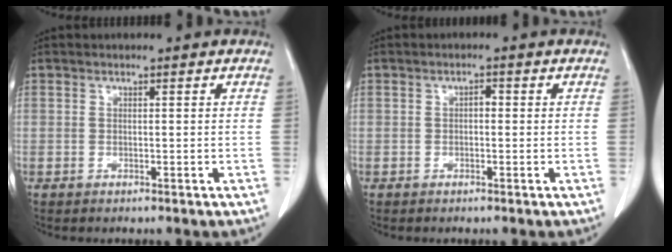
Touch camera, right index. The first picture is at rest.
{"total": 1.1, "force": [0.1, 0.6, 1.0], "torque": [-0.012, 0.004, 0.000]}